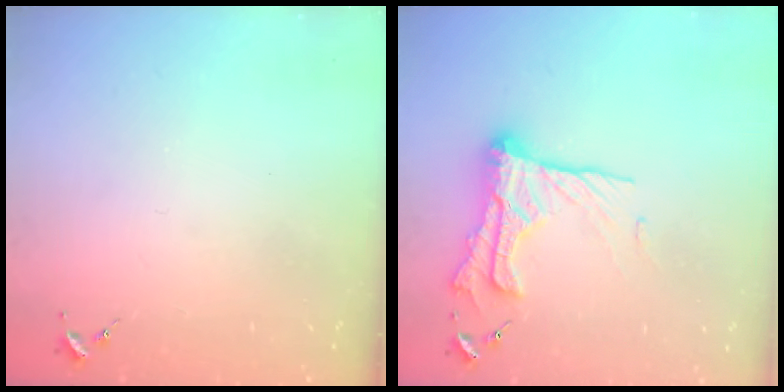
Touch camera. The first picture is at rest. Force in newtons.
{"total": 16.9, "press": 16.9, "slide": 1.4}